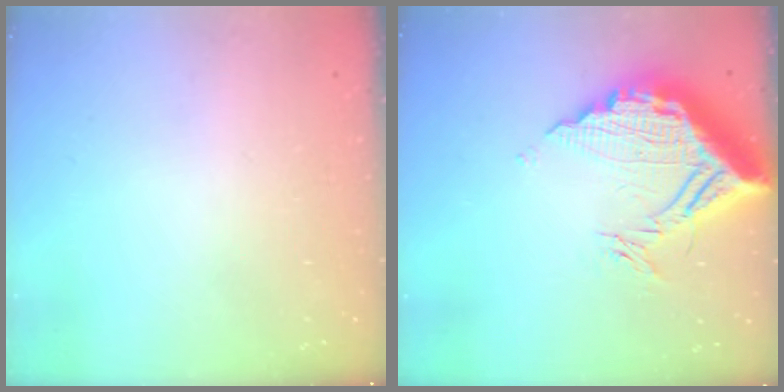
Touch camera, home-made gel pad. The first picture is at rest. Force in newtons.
{"total": 16.4, "press": 16.3, "slide": 1.5}